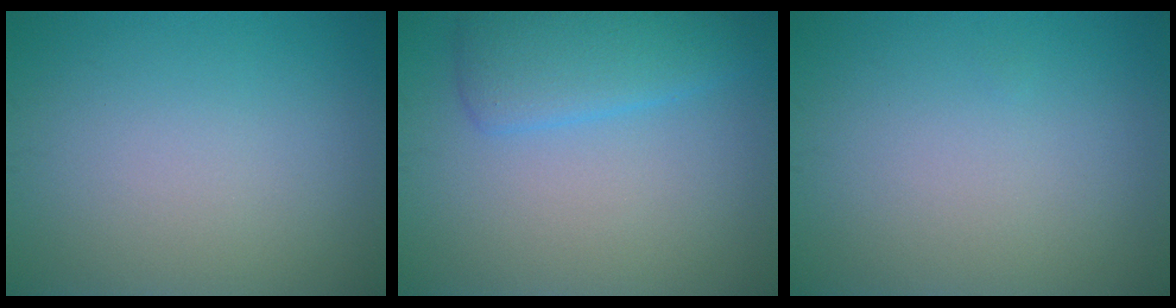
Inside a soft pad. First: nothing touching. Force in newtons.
{"total": 4.0, "press": 4.0, "slide": 0.3}
{"total": 0.0}